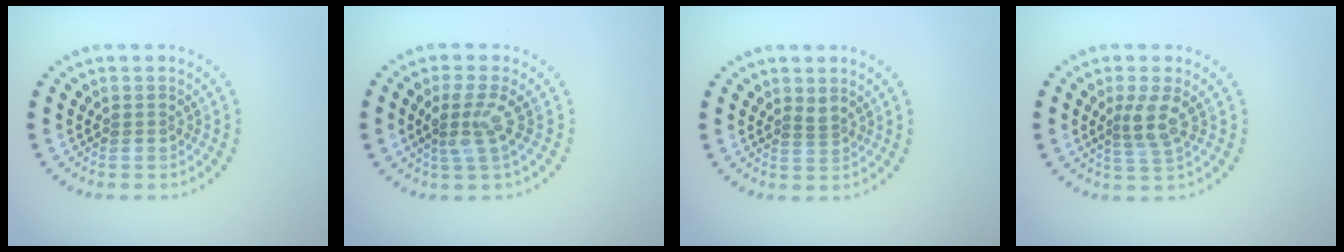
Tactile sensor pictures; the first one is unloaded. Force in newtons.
{"total": 2.7, "press": 2.0, "slide": 1.8}
{"total": 0.7, "press": 0.4, "slide": 0.6}
{"total": 2.5, "press": 2.0, "slide": 1.6}